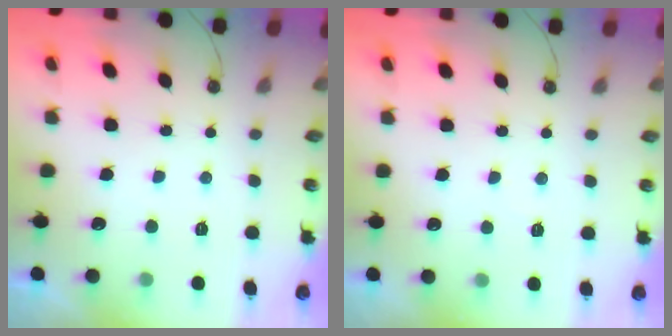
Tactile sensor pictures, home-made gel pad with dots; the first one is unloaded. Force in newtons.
{"total": 3.6, "press": 3.5, "slide": 0.6}